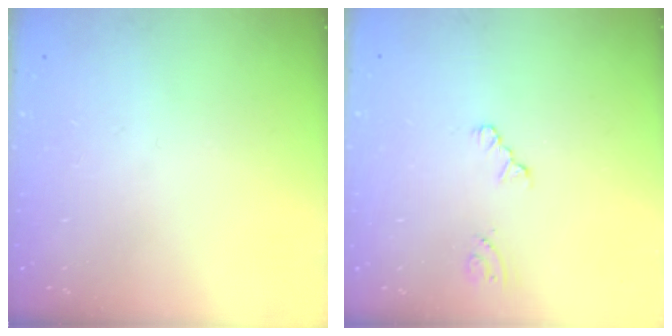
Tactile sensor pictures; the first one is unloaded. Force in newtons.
{"total": 1.3, "press": 1.2, "slide": 0.2}